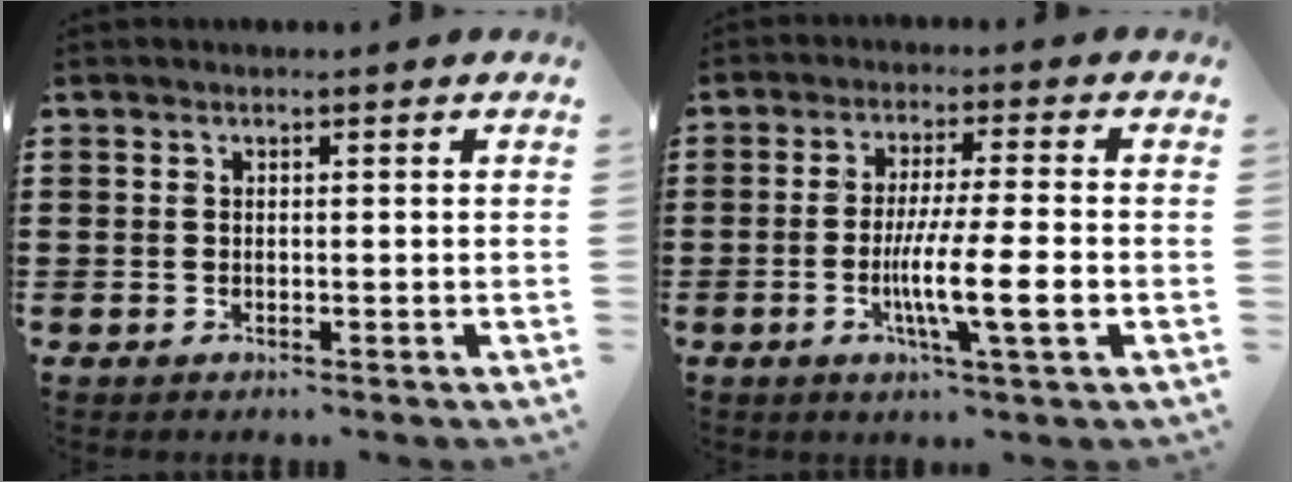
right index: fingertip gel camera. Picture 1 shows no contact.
{"total": 9.4, "force": [-2.3, 0.7, 9.1], "torque": [-0.171, -0.016, -0.044]}